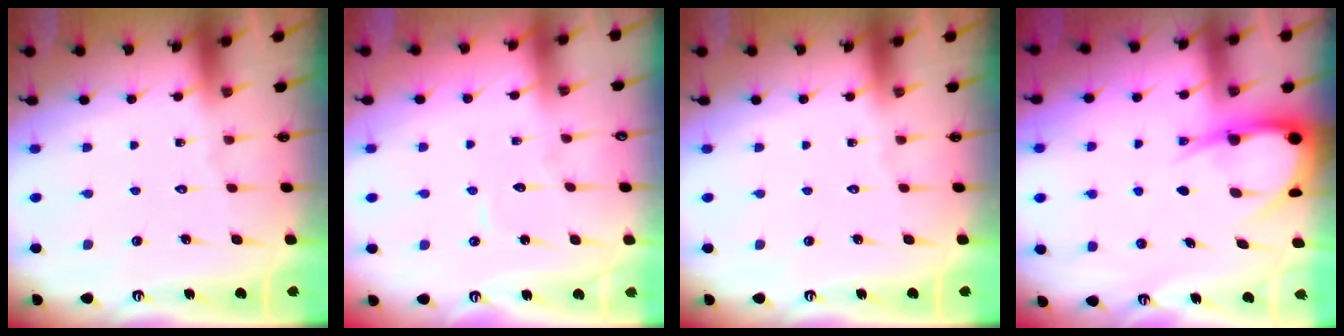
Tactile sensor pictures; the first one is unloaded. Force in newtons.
{"total": 3.8, "press": 3.8, "slide": 0.2}
{"total": 0.0}
{"total": 9.2, "press": 9.2, "slide": 0.9}